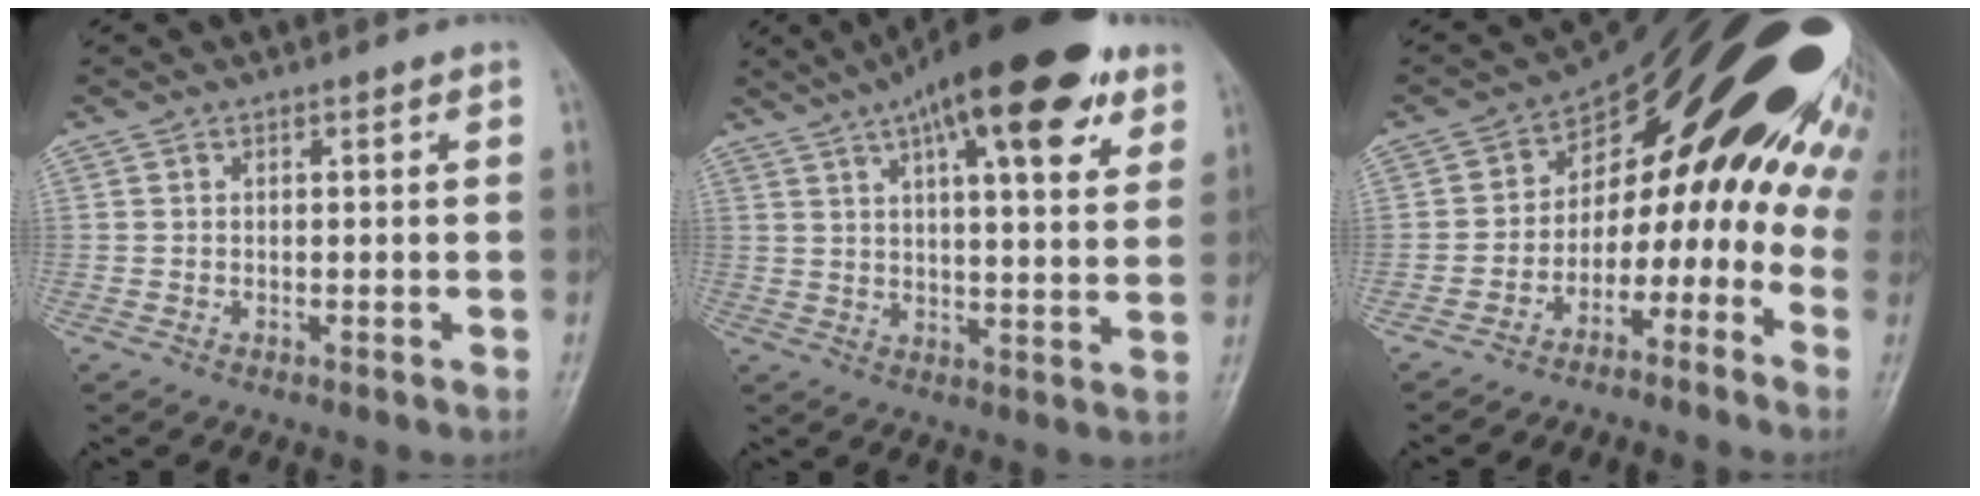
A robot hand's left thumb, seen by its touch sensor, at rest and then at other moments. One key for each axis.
{"total": 21.6, "fx": 12.2, "fy": 6.7, "fz": 16.5, "tx": -0.236, "ty": -0.013, "tz": 0.180}
{"total": 24.7, "fx": -0.2, "fy": 15.1, "fz": 19.5, "tx": -0.218, "ty": 0.125, "tz": -0.003}